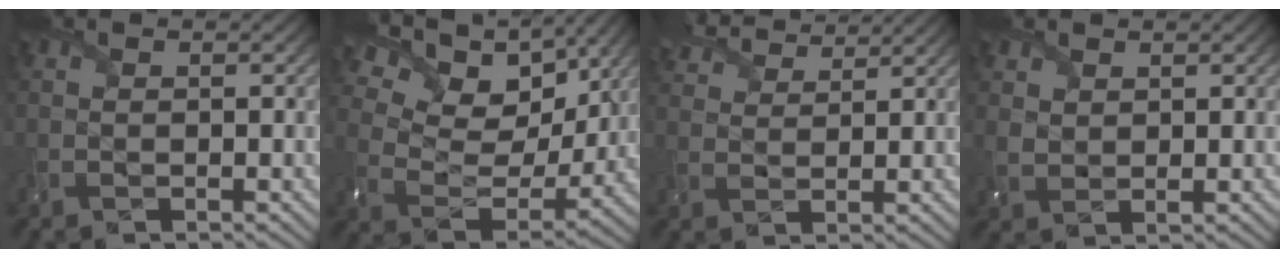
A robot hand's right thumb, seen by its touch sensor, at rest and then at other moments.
{"total": 16.0, "force": [9.3, 8.9, 9.4], "torque": [-0.230, 0.023, 0.146]}
{"total": 5.9, "force": [5.3, 1.5, 2.3], "torque": [-0.062, 0.015, 0.096]}
{"total": 2.2, "force": [1.5, 1.4, 0.9], "torque": [-0.027, -0.003, 0.035]}